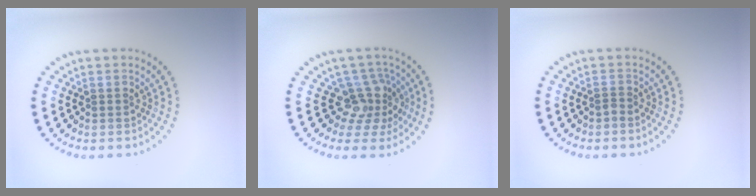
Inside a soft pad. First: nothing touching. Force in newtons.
{"total": 3.5, "press": 2.6, "slide": 2.3}
{"total": 0.5, "press": 0.2, "slide": 0.5}